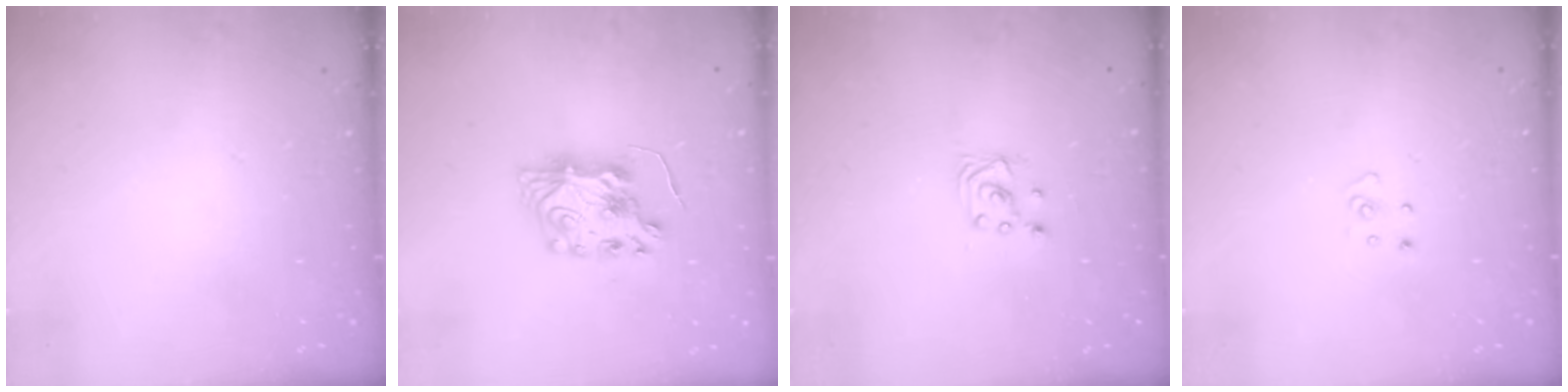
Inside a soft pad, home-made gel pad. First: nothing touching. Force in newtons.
{"total": 9.1, "press": 9.0, "slide": 0.8}
{"total": 2.5, "press": 2.5, "slide": 0.2}
{"total": 3.0, "press": 3.0, "slide": 0.3}